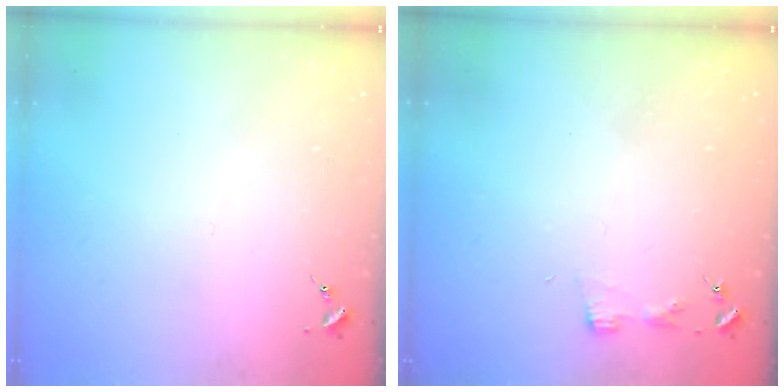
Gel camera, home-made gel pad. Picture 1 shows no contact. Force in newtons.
{"total": 2.9, "press": 2.9, "slide": 0.3}